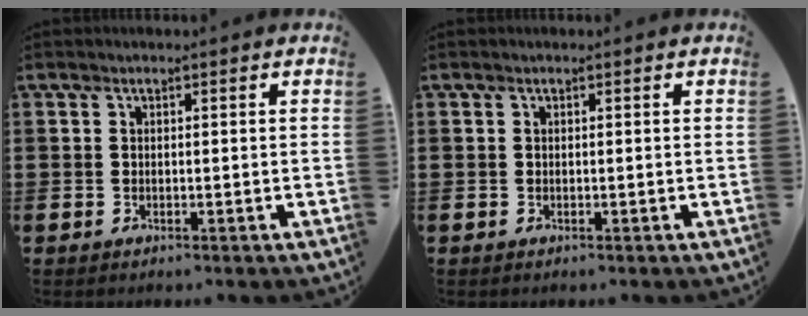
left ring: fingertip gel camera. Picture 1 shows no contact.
{"total": 0.0}